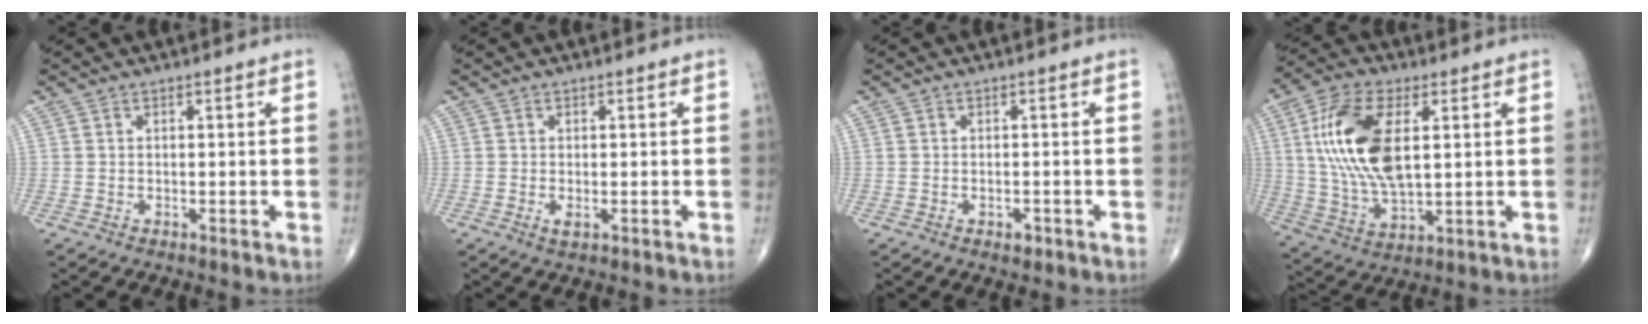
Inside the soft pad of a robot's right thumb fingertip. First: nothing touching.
{"total": 1.3, "force": [-0.4, 0.5, 1.1], "torque": [-0.019, -0.003, -0.007]}
{"total": 1.5, "force": [-0.9, 0.9, 0.9], "torque": [-0.009, 0.002, -0.011]}
{"total": 17.3, "force": [3.7, 8.5, 14.6], "torque": [-0.286, -0.008, 0.074]}